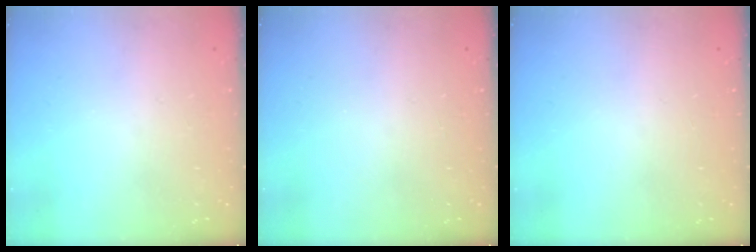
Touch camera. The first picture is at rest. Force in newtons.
{"total": 0.0}
{"total": 0.0}